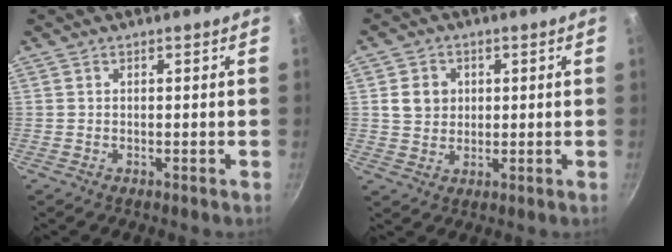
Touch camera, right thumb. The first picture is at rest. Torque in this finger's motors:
{"motor_torque": [0.12, 1.49, 0.57, -0.45, 0.02]}